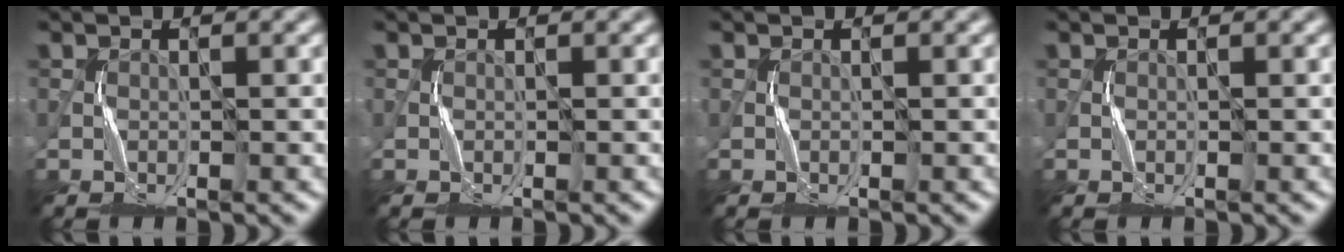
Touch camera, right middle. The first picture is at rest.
{"total": 0.0}
{"total": 0.0}
{"total": 0.0}